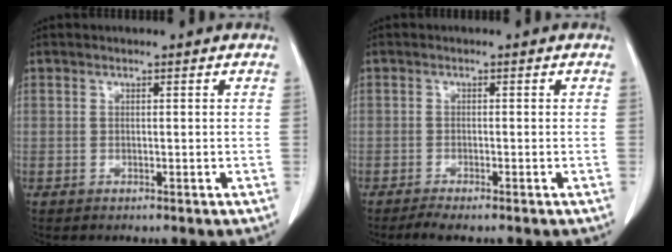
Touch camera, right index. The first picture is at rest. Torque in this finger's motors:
{"motor_torque": [-0.09, 0.05, 0.07, 0.01]}